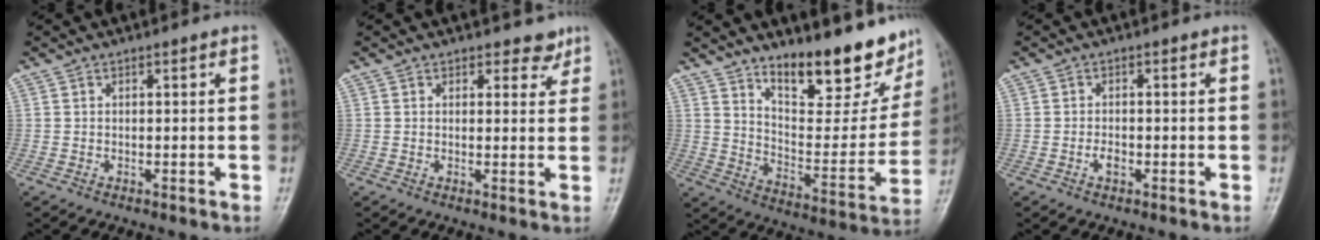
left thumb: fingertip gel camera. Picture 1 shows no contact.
{"total": 3.0, "force": [2.3, 1.8, 0.4], "torque": [0.020, -0.016, 0.024]}
{"total": 20.1, "force": [14.6, 7.1, 11.8], "torque": [-0.113, -0.100, 0.227]}
{"total": 2.0, "force": [-0.9, 1.3, 1.3], "torque": [-0.016, 0.003, -0.018]}